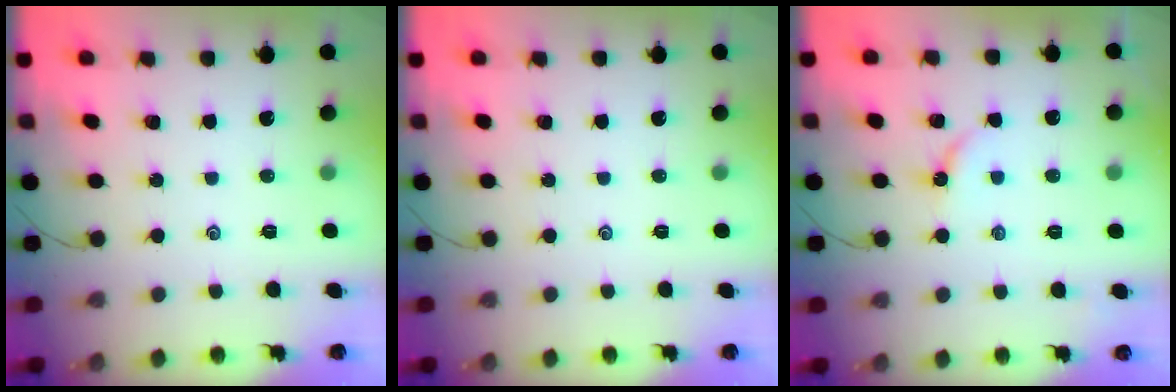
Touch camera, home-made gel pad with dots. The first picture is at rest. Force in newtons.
{"total": 0.0}
{"total": 3.0, "press": 2.9, "slide": 0.5}